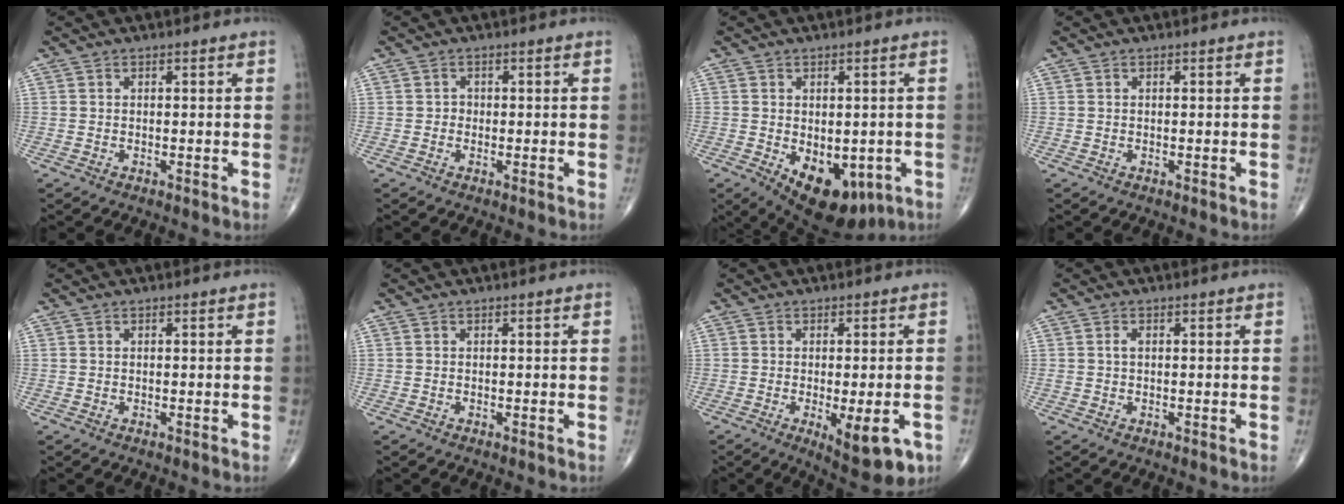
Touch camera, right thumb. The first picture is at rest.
{"total": 1.0, "force": [-0.2, 0.9, 0.2], "torque": [0.005, 0.004, -0.008]}
{"total": 13.4, "force": [-4.6, 7.8, 9.8], "torque": [-0.124, -0.011, -0.048]}
{"total": 0.0}
{"total": 0.0}
{"total": 0.0}
{"total": 10.1, "force": [-3.6, 3.5, 8.8], "torque": [-0.112, -0.008, -0.042]}
{"total": 1.2, "force": [0.1, 0.7, 0.9], "torque": [-0.019, 0.000, 0.001]}